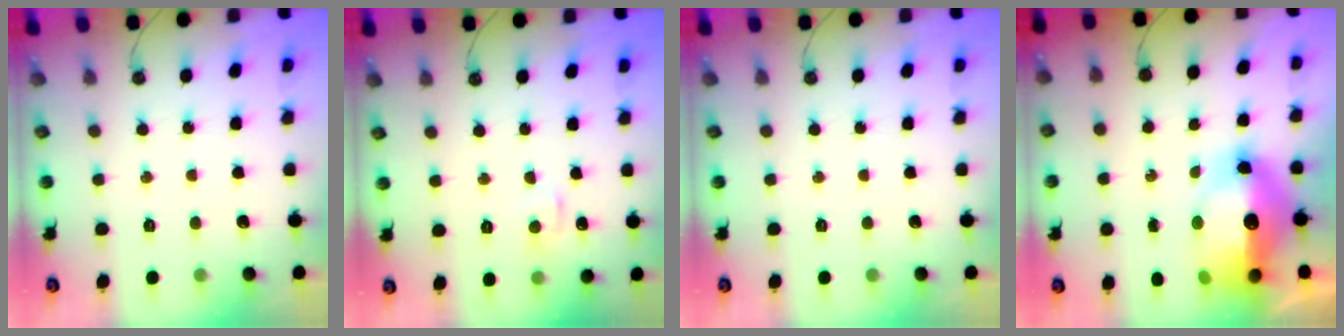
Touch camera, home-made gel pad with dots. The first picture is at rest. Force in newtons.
{"total": 4.5, "press": 4.4, "slide": 0.6}
{"total": 0.0}
{"total": 18.0, "press": 17.4, "slide": 4.4}